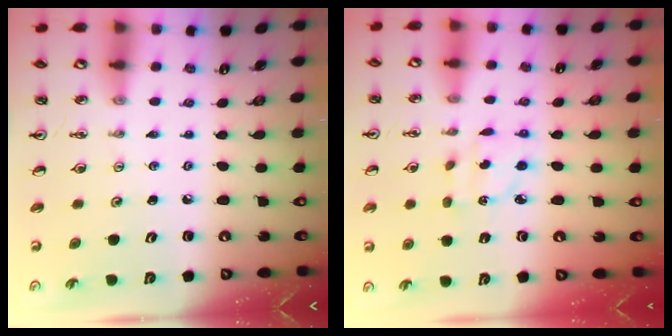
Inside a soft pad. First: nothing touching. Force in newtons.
{"total": 3.2, "press": 3.2, "slide": 0.1}